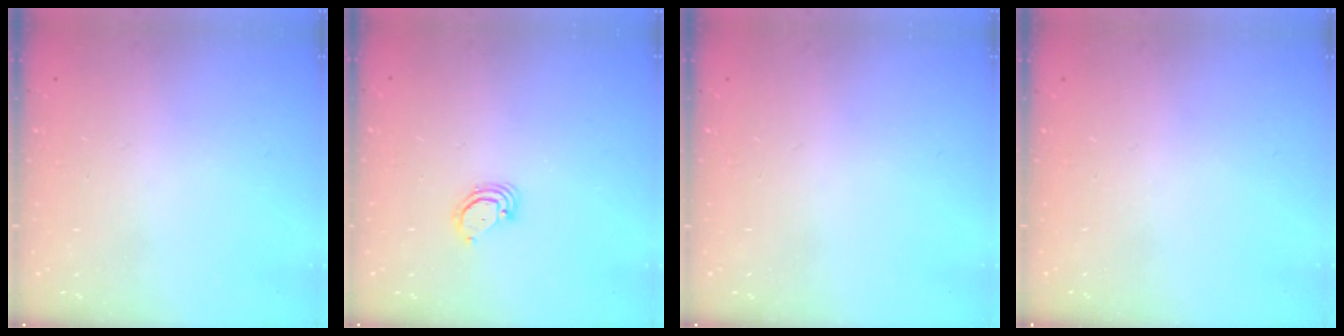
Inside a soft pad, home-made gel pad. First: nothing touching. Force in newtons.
{"total": 2.8, "press": 2.8, "slide": 0.3}
{"total": 0.0}
{"total": 0.0}